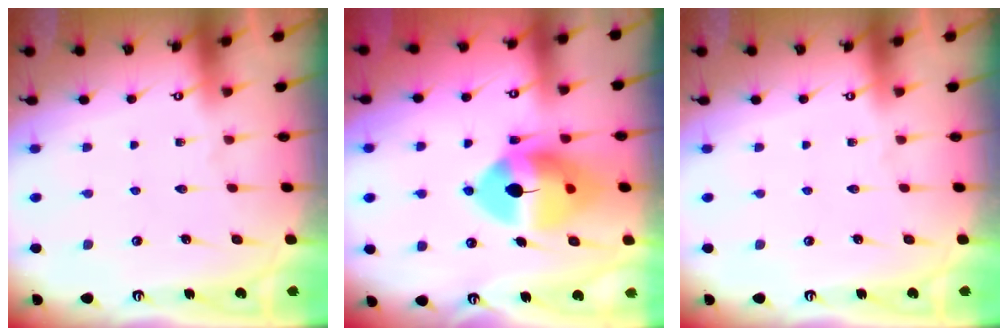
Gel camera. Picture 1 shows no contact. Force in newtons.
{"total": 14.5, "press": 14.4, "slide": 2.1}
{"total": 0.0}